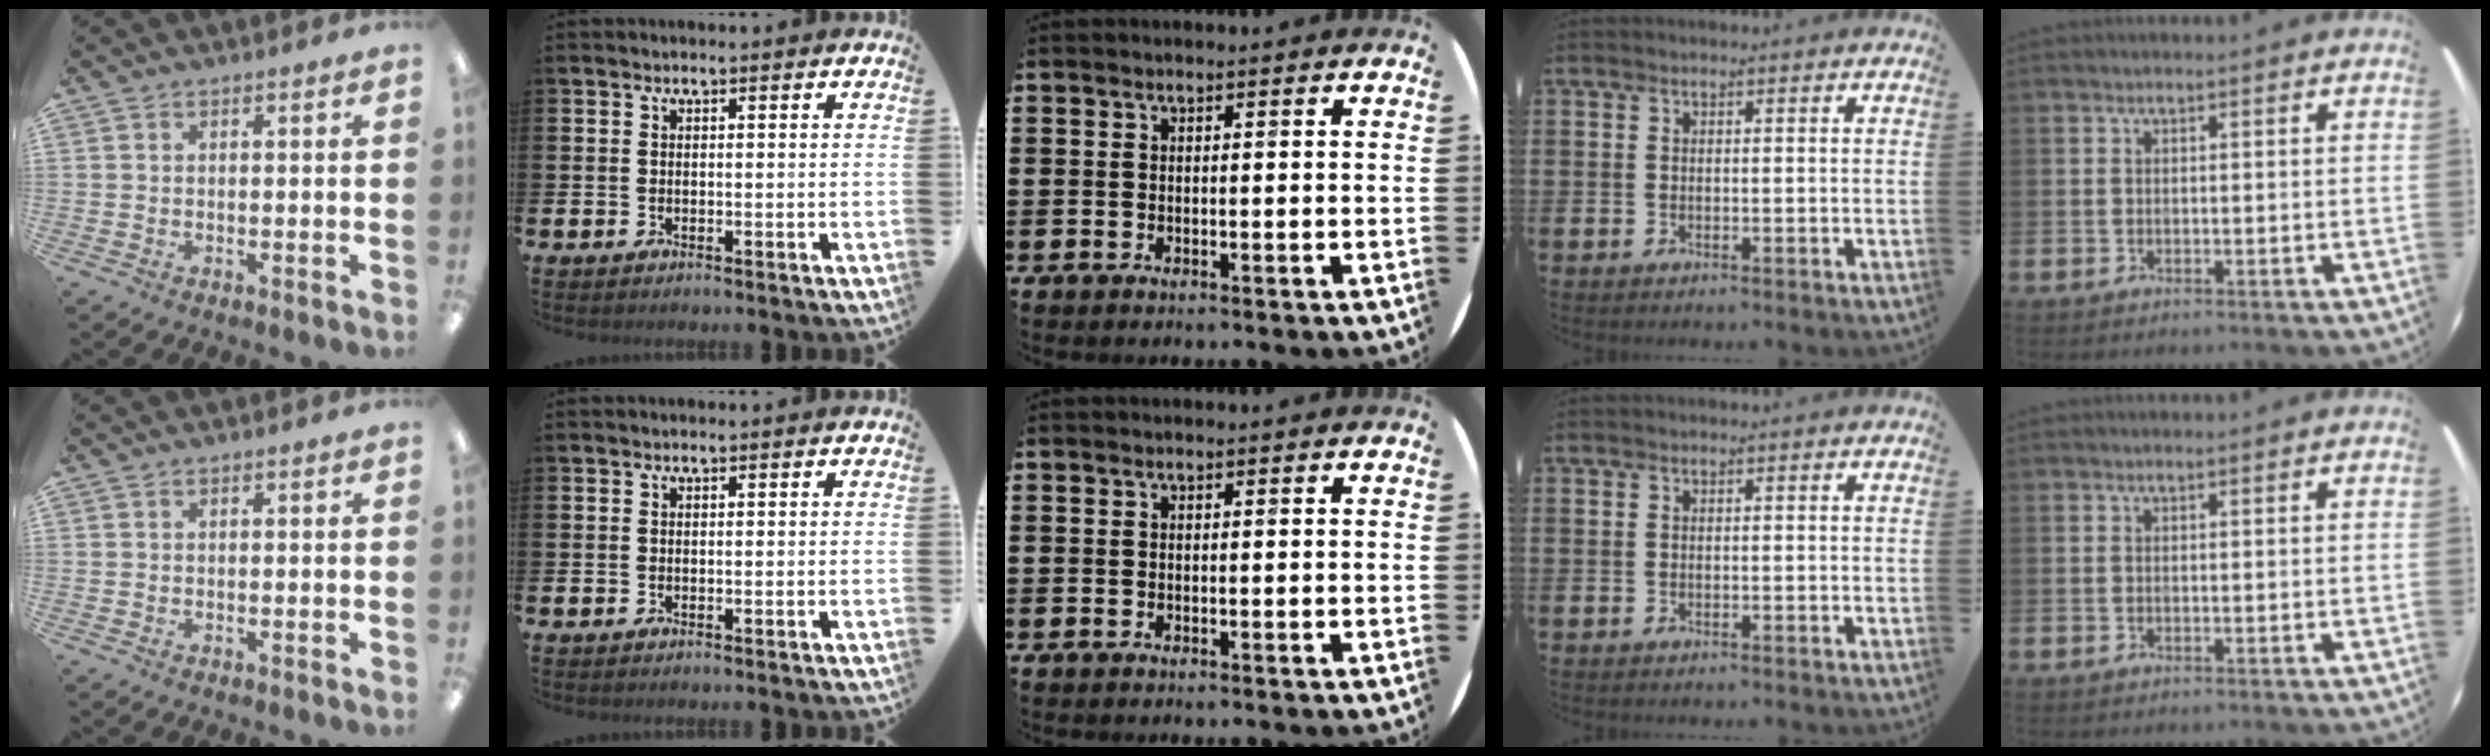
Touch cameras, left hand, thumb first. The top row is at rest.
{}